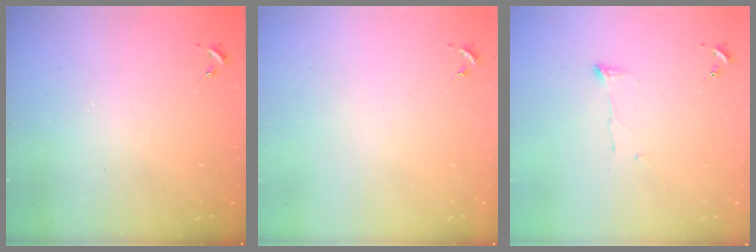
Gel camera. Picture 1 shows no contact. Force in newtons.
{"total": 0.0}
{"total": 4.1, "press": 4.1, "slide": 0.7}